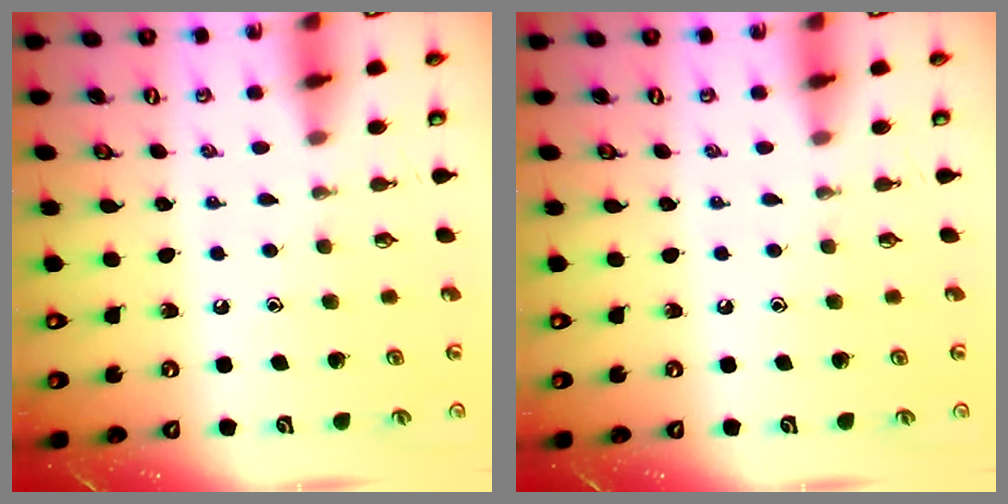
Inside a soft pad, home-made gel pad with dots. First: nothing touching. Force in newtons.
{"total": 0.0}